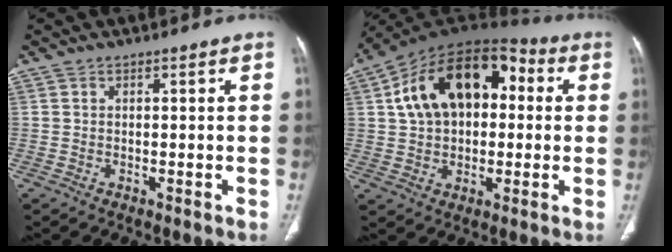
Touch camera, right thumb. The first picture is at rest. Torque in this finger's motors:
{"motor_torque": [2.36, 2.59, 0.40, -0.13, 0.21]}